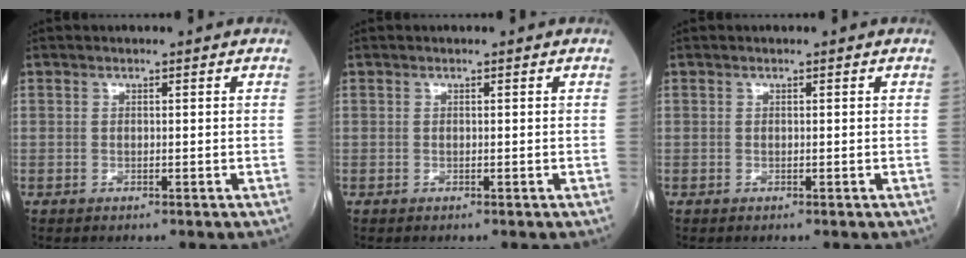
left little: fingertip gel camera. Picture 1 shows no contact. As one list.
[{"total": 0.0}, {"total": 0.0}]